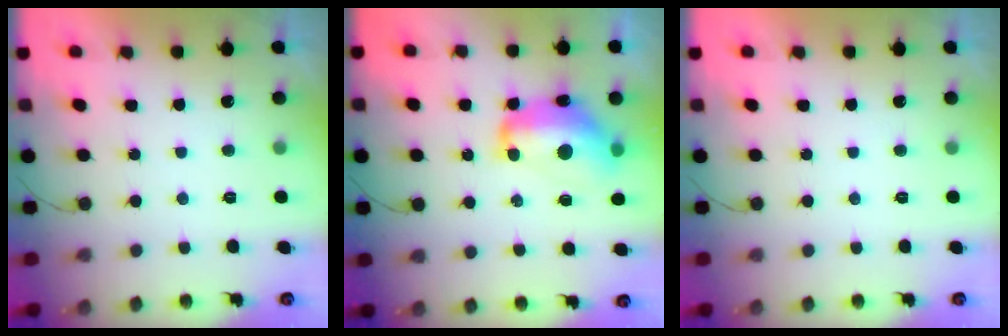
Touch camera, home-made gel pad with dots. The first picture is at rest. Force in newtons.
{"total": 14.2, "press": 14.1, "slide": 1.7}
{"total": 0.0}